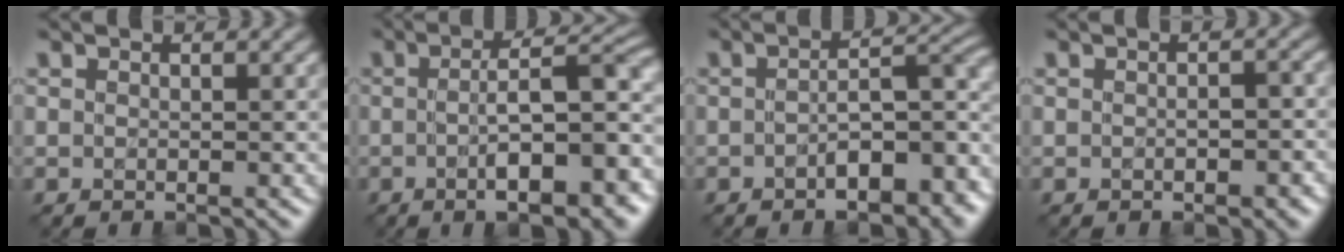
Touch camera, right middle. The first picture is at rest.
{"total": 10.9, "force": [-2.6, 3.2, 10.1], "torque": [-0.131, 0.009, -0.032]}
{"total": 7.7, "force": [-3.2, 3.2, 6.3], "torque": [-0.077, 0.007, -0.048]}
{"total": 2.7, "force": [-0.8, 1.2, 2.2], "torque": [-0.020, 0.003, -0.004]}